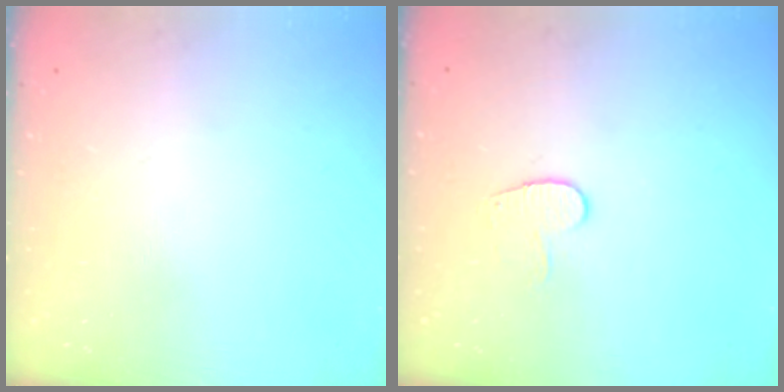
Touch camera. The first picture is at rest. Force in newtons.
{"total": 7.7, "press": 7.6, "slide": 0.5}